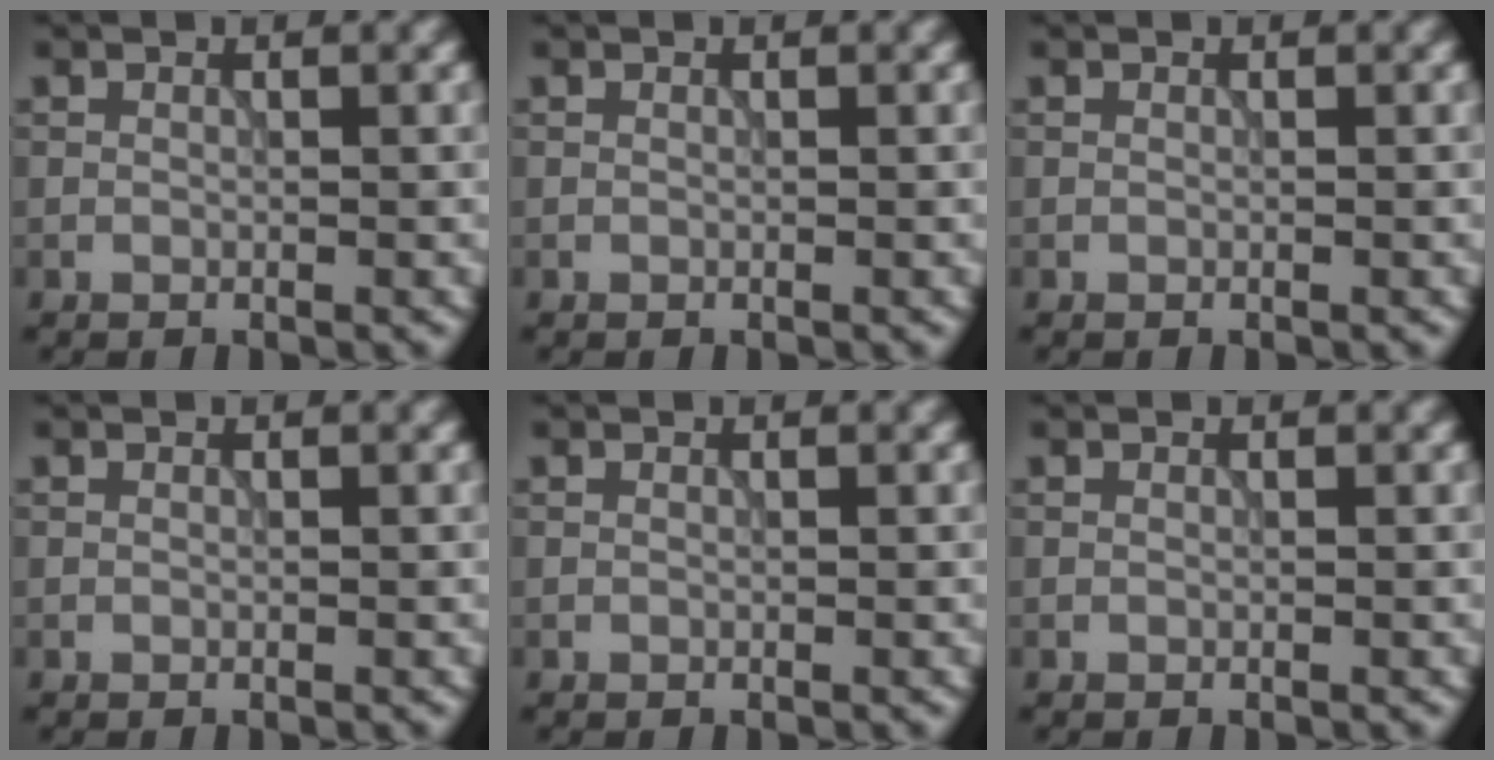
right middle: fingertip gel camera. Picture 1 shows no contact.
{"total": 0.0}
{"total": 0.0}
{"total": 0.0}
{"total": 0.0}
{"total": 0.0}